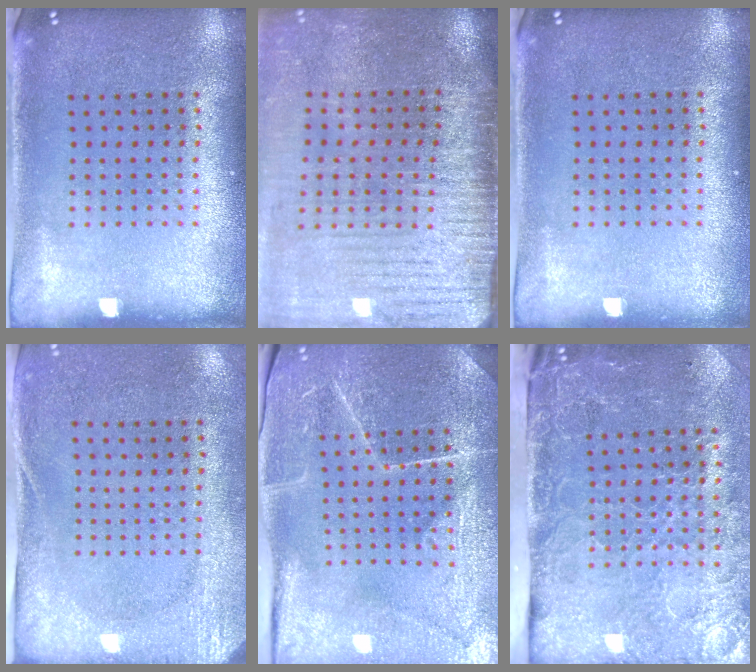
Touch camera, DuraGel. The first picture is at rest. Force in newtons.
{"total": 4.2, "press": 3.6, "slide": 2.2}
{"total": 0.0}
{"total": 2.8, "press": 2.2, "slide": 1.7}
{"total": 4.0, "press": 4.0, "slide": 0.6}
{"total": 4.6, "press": 3.6, "slide": 2.9}